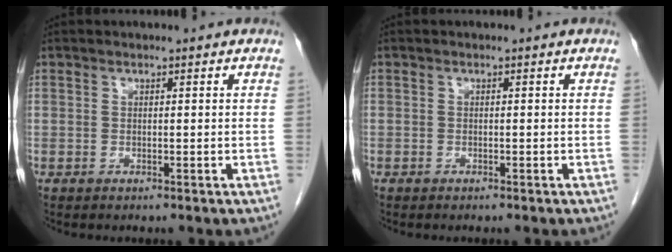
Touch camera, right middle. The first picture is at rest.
{"total": 0.0}